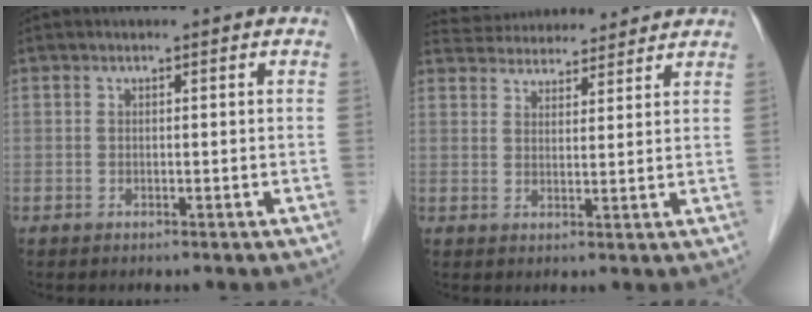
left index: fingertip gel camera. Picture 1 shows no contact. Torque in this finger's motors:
{"motor_torque": [-0.75, -1.02, -0.03, -0.05]}